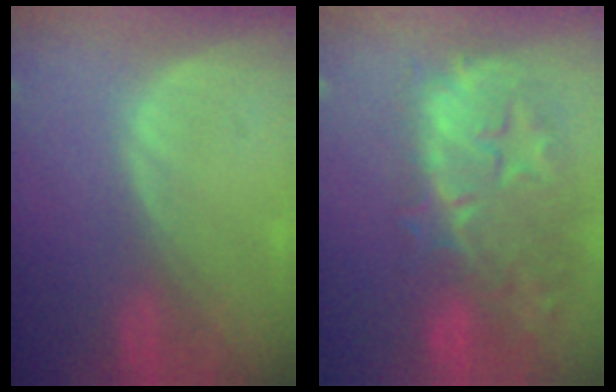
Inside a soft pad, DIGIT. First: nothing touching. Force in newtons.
{"total": 13.4, "press": 11.7, "slide": 6.4}